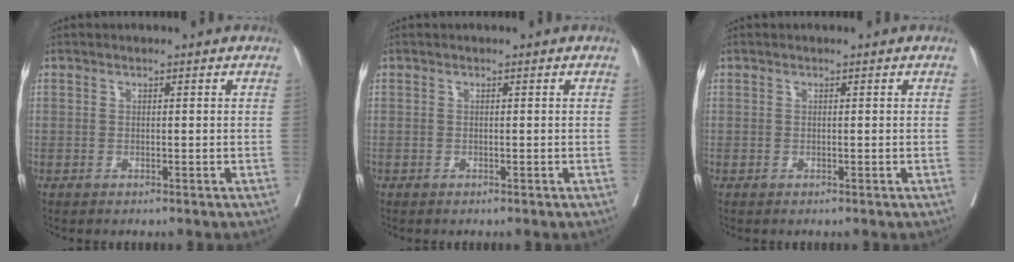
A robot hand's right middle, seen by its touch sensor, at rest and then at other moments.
{"total": 0.0}
{"total": 0.0}